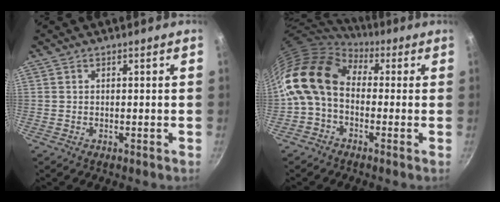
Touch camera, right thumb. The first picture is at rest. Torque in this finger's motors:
{"motor_torque": [-0.41, 1.54, 1.27, -1.20, 0.32]}